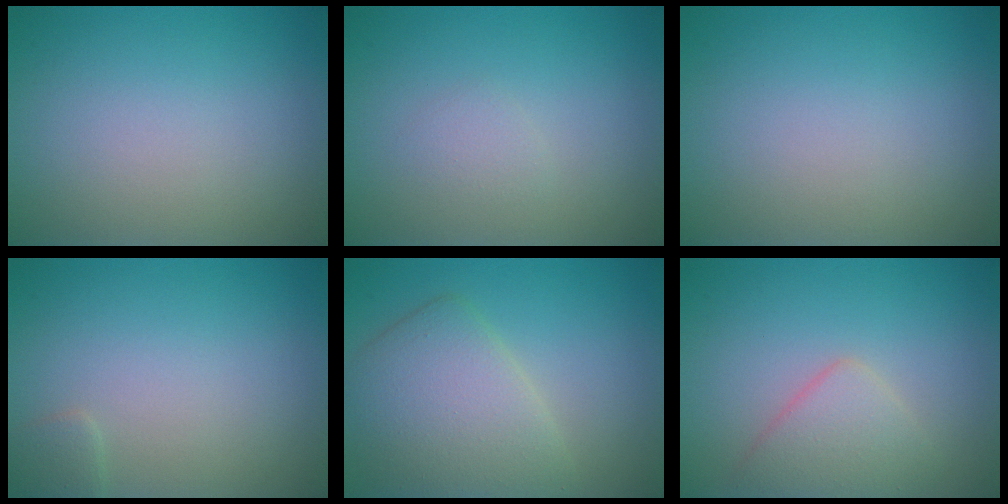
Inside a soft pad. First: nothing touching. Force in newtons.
{"total": 0.9, "press": 0.9, "slide": 0.0}
{"total": 0.0}
{"total": 1.0, "press": 1.0, "slide": 0.1}
{"total": 5.8, "press": 5.8, "slide": 0.2}
{"total": 2.9, "press": 2.9, "slide": 0.1}